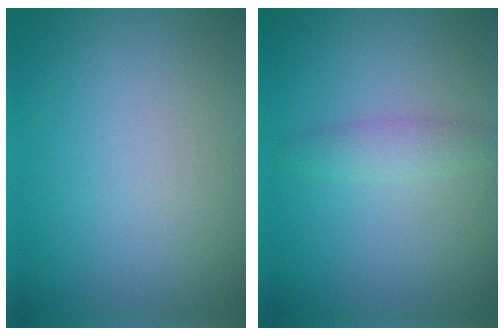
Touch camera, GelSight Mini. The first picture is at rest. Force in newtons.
{"total": 1.8, "press": 1.8, "slide": 0.1}